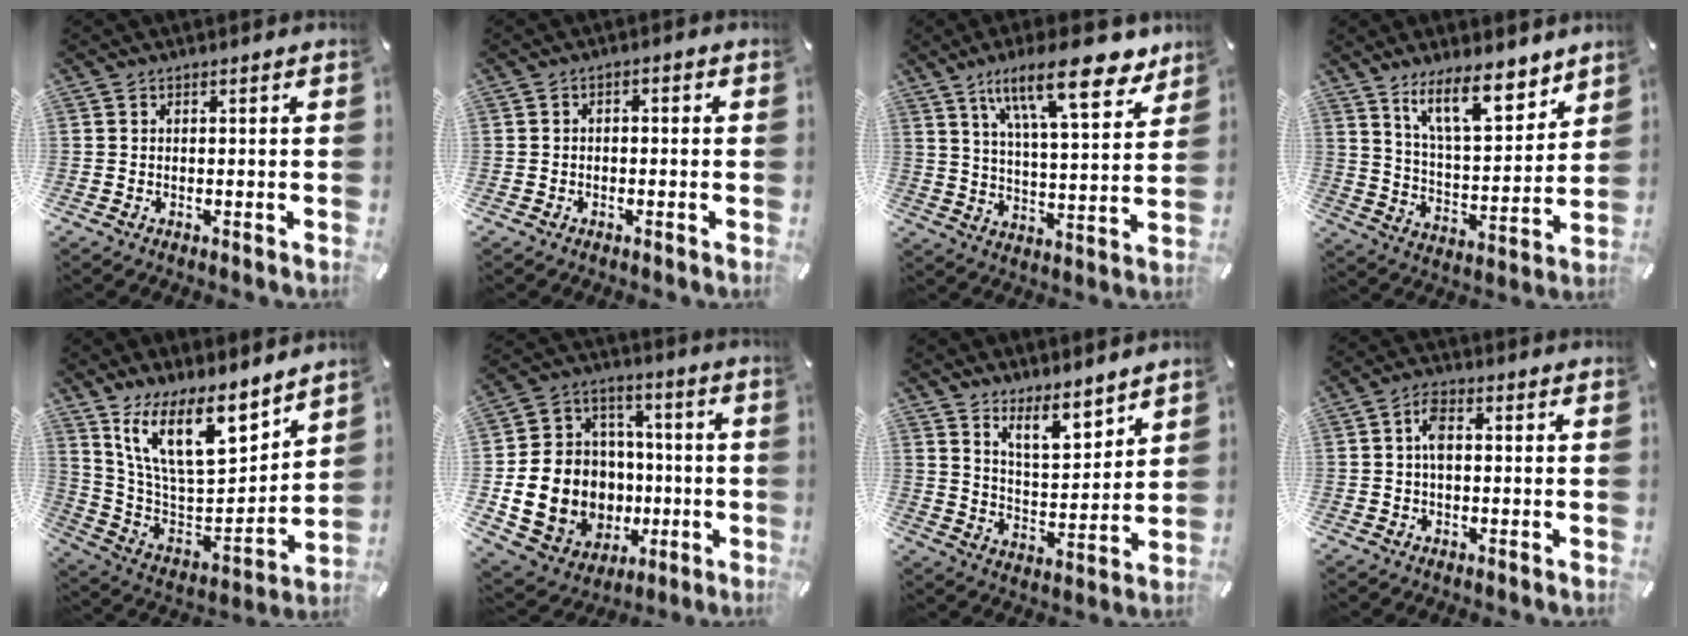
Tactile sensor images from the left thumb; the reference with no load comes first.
{"total": 1.7, "force": [-1.3, 0.8, 0.7], "torque": [-0.013, 0.008, -0.028]}
{"total": 19.8, "force": [11.9, 6.7, 14.2], "torque": [-0.224, -0.053, 0.189]}
{"total": 14.5, "force": [10.4, 5.4, 8.5], "torque": [-0.147, -0.056, 0.184]}
{"total": 18.9, "force": [12.2, 8.6, 11.7], "torque": [-0.218, -0.087, 0.220]}
{"total": 19.3, "force": [-4.1, 16.4, 9.2], "torque": [-0.181, 0.008, -0.048]}
{"total": 9.2, "force": [8.2, 3.0, 3.0], "torque": [-0.041, -0.064, 0.147]}
{"total": 4.0, "force": [0.3, 2.1, 3.4], "torque": [-0.068, 0.009, 0.005]}